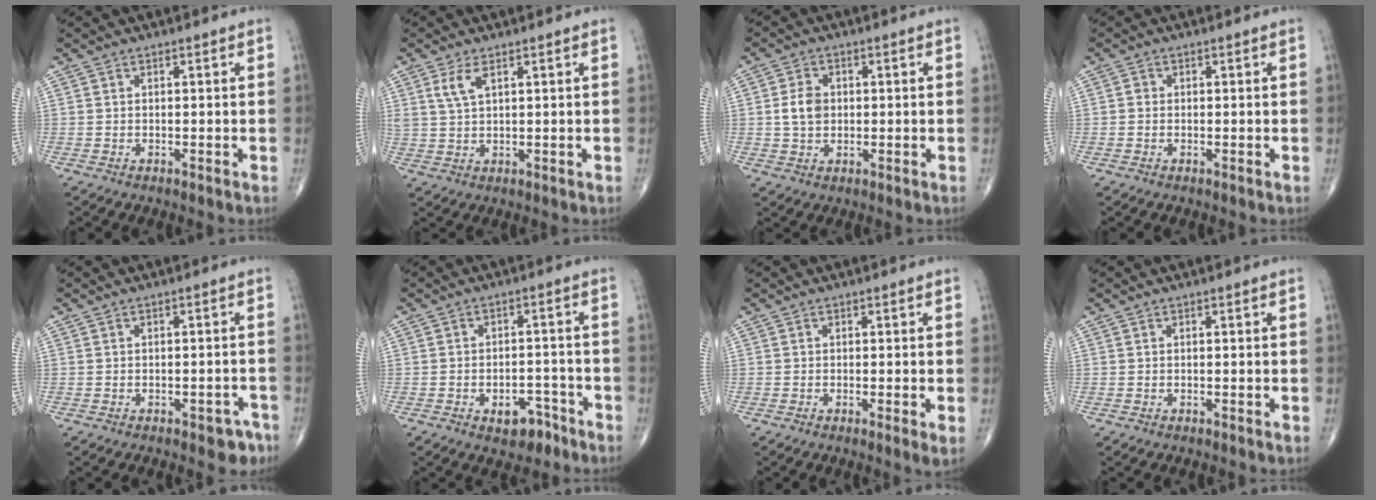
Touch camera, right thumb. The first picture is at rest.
{"total": 4.1, "force": [2.0, 1.7, 3.1], "torque": [-0.067, -0.004, 0.047]}
{"total": 4.8, "force": [0.3, 3.6, 3.1], "torque": [-0.051, 0.002, 0.005]}
{"total": 0.9, "force": [-0.1, 0.8, 0.3], "torque": [-0.002, 0.002, -0.004]}
{"total": 3.6, "force": [-2.3, 1.8, 2.1], "torque": [-0.009, 0.016, -0.023]}
{"total": 5.7, "force": [-3.3, 3.4, 3.1], "torque": [-0.018, 0.032, -0.045]}
{"total": 1.9, "force": [-0.3, 0.2, 1.8], "torque": [-0.041, -0.008, -0.008]}
{"total": 0.0}